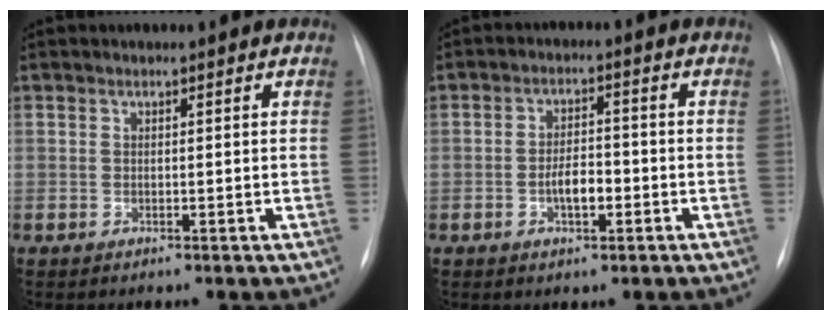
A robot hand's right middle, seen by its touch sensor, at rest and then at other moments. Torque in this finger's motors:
{"motor_torque": [0.50, -0.38, 0.23, 0.03]}